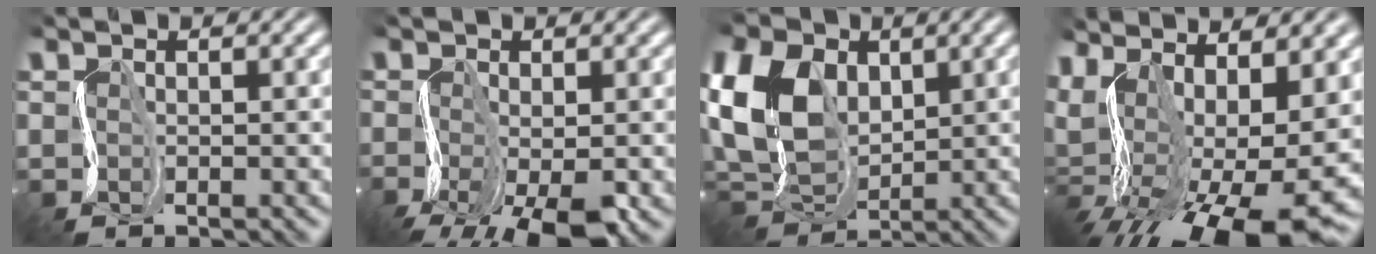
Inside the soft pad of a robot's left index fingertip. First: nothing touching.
{"total": 6.9, "force": [-3.6, 2.3, 5.4], "torque": [-0.103, -0.010, -0.063]}
{"total": 8.6, "force": [1.8, 6.1, 5.7], "torque": [-0.141, 0.018, 0.019]}
{"total": 15.6, "force": [-1.5, 5.6, 14.5], "torque": [-0.222, -0.031, 0.026]}